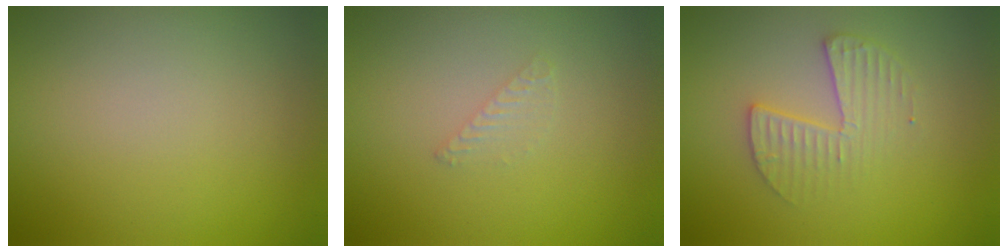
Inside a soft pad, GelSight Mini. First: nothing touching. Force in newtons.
{"total": 0.8, "press": 0.8, "slide": 0.0}
{"total": 2.7, "press": 2.7, "slide": 0.3}